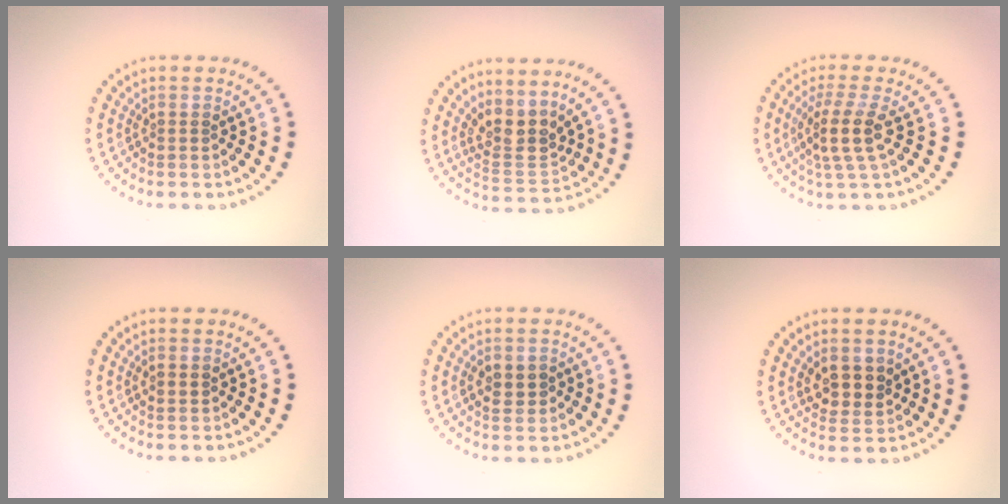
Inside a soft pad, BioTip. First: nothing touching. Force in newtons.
{"total": 3.2, "press": 2.6, "slide": 1.9}
{"total": 3.5, "press": 2.7, "slide": 2.2}
{"total": 1.1, "press": 1.1, "slide": 0.1}
{"total": 1.5, "press": 1.5, "slide": 0.1}
{"total": 2.7, "press": 2.6, "slide": 1.0}